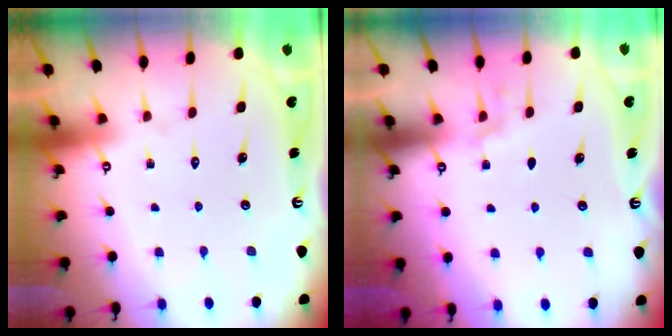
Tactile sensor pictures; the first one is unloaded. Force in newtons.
{"total": 2.7, "press": 2.4, "slide": 1.4}